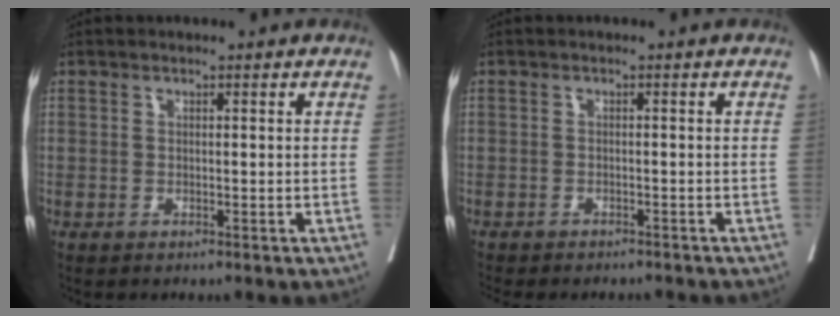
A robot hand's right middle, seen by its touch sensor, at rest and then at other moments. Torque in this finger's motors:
{"motor_torque": [1.03, -1.11, 0.21, 0.03]}